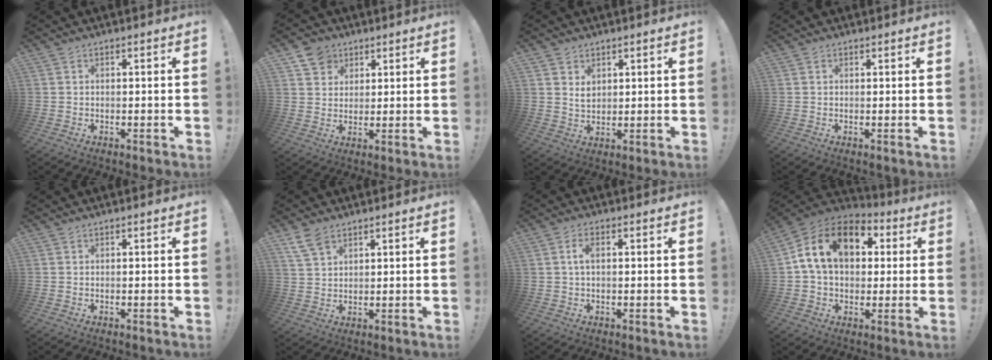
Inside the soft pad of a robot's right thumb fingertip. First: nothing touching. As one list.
[{"total": 6.4, "force": [4.1, 4.8, 0.9], "torque": [-0.008, -0.025, 0.077]}, {"total": 4.0, "force": [2.2, 3.1, 1.2], "torque": [-0.017, -0.012, 0.040]}, {"total": 0.8, "force": [-0.7, -0.2, -0.3], "torque": [0.006, 0.006, -0.013]}, {"total": 0.0}, {"total": 6.0, "force": [4.2, 3.0, 3.0], "torque": [-0.058, -0.016, 0.082]}, {"total": 2.8, "force": [0.6, 1.2, 2.5], "torque": [-0.048, 0.005, 0.011]}, {"total": 17.0, "force": [4.9, 11.7, 11.4], "torque": [-0.189, 0.004, 0.088]}]